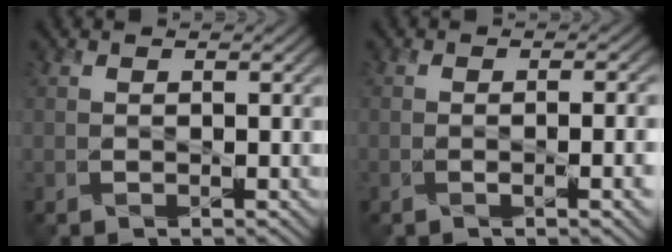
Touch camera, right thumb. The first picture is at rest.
{"total": 3.5, "force": [-0.9, 0.7, 3.3], "torque": [-0.048, 0.003, -0.016]}